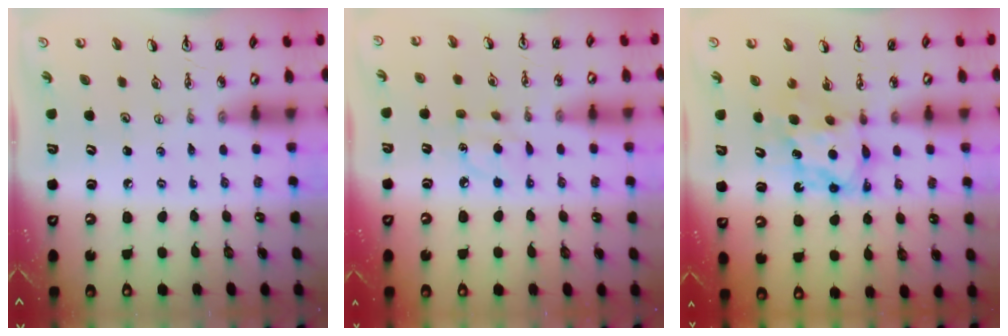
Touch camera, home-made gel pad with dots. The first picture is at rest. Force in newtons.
{"total": 7.0, "press": 7.0, "slide": 0.5}
{"total": 7.1, "press": 7.0, "slide": 0.7}